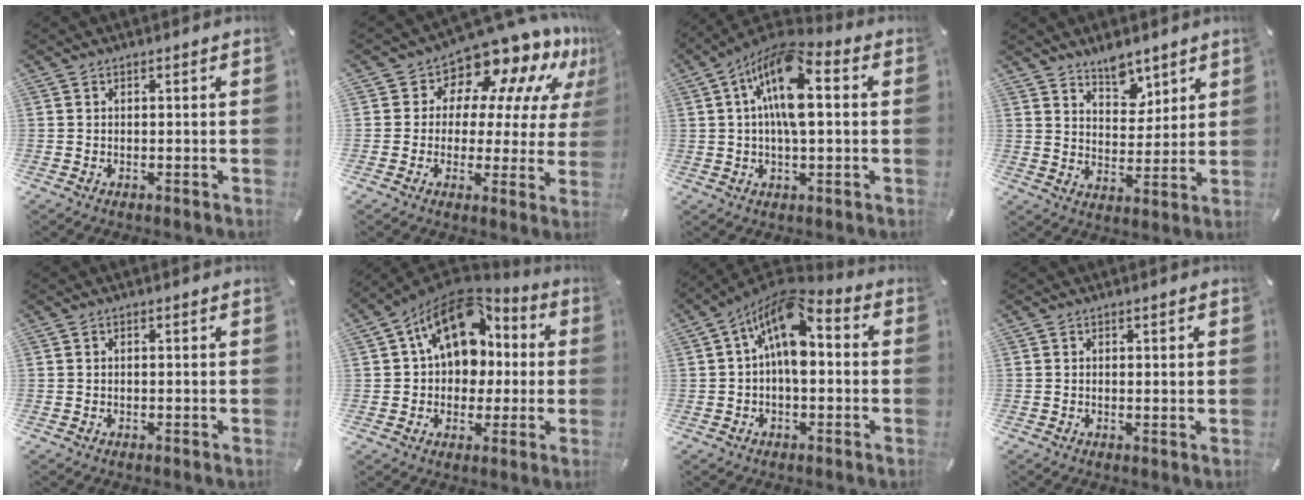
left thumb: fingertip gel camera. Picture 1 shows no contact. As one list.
[{"total": 11.5, "force": [9.2, 5.7, 3.9], "torque": [-0.063, -0.094, 0.152]}, {"total": 13.4, "force": [3.4, 5.9, 11.5], "torque": [-0.214, -0.010, 0.058]}, {"total": 7.3, "force": [5.8, 4.1, 1.5], "torque": [-0.005, -0.040, 0.103]}, {"total": 0.0}, {"total": 16.1, "force": [5.6, 11.9, 9.3], "torque": [-0.162, -0.028, 0.104]}, {"total": 12.2, "force": [2.6, 6.5, 9.9], "torque": [-0.179, -0.021, 0.044]}, {"total": 1.1, "force": [0.2, 0.2, 1.0], "torque": [-0.019, -0.001, 0.004]}]